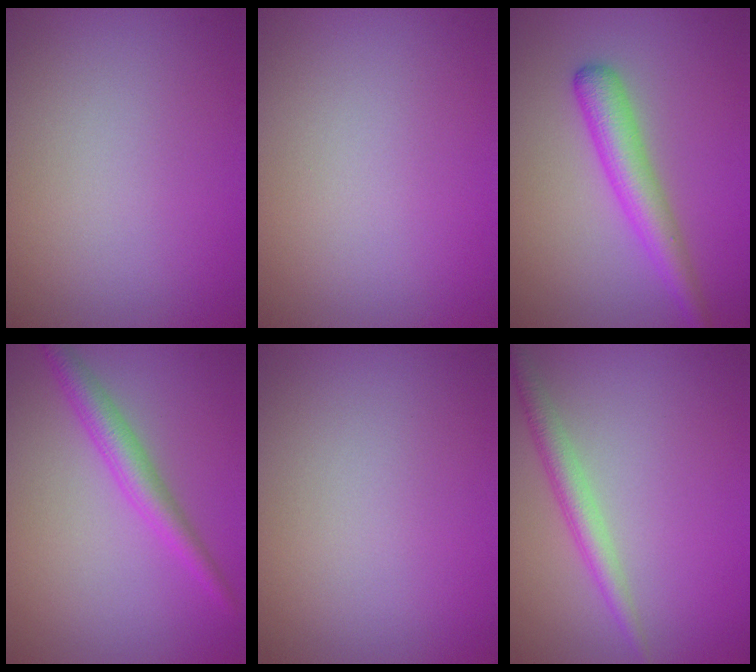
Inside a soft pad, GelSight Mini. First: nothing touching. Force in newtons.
{"total": 0.0}
{"total": 3.8, "press": 3.8, "slide": 0.1}
{"total": 2.9, "press": 2.9, "slide": 0.1}
{"total": 0.0}
{"total": 2.5, "press": 2.5, "slide": 0.0}